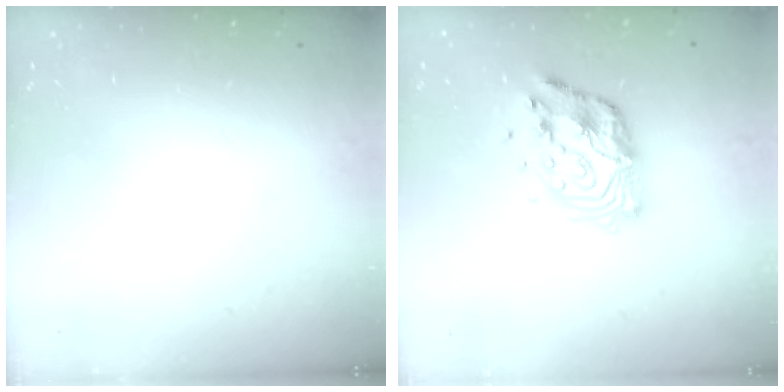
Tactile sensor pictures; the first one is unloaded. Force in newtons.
{"total": 13.3, "press": 13.2, "slide": 1.1}